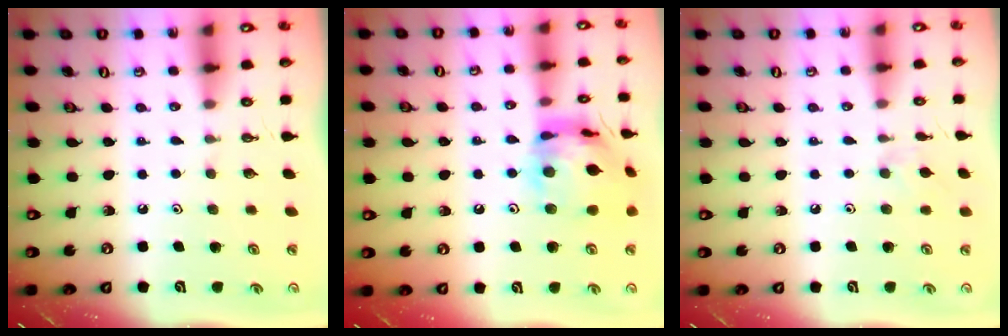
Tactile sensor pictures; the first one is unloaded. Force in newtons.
{"total": 16.4, "press": 16.3, "slide": 1.7}
{"total": 4.6, "press": 4.6, "slide": 0.7}